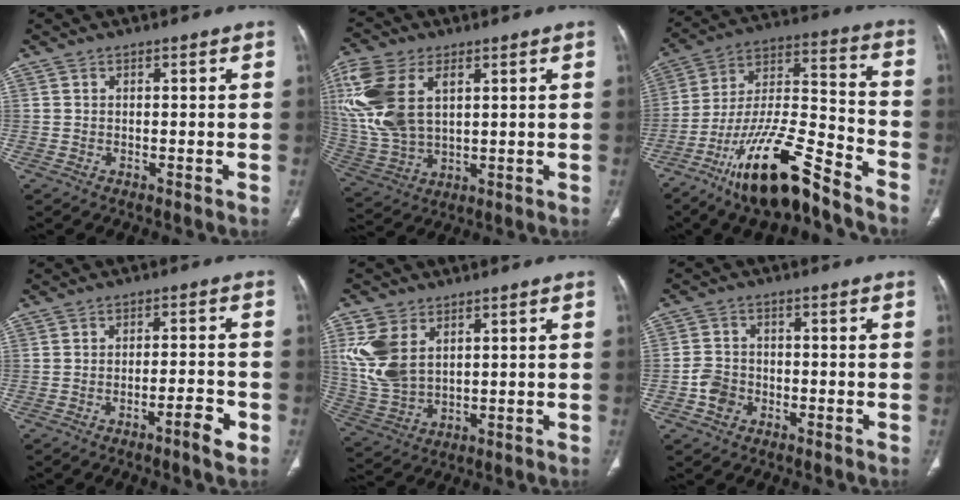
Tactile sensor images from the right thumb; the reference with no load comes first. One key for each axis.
{"total": 17.1, "fx": 5.1, "fy": 10.2, "fz": 12.8, "tx": -0.290, "ty": -0.006, "tz": 0.107}
{"total": 19.8, "fx": -13.7, "fy": 4.9, "fz": 13.5, "tx": -0.256, "ty": 0.078, "tz": -0.243}
{"total": 4.9, "fx": -2.5, "fy": 0.7, "fz": 4.1, "tx": -0.068, "ty": 0.015, "tz": -0.040}
{"total": 10.6, "fx": 3.7, "fy": 6.9, "fz": 7.1, "tx": -0.151, "ty": -0.009, "tz": 0.087}
{"total": 4.2, "fx": -1.8, "fy": 3.4, "fz": 1.7, "tx": -0.016, "ty": 0.018, "tz": -0.037}